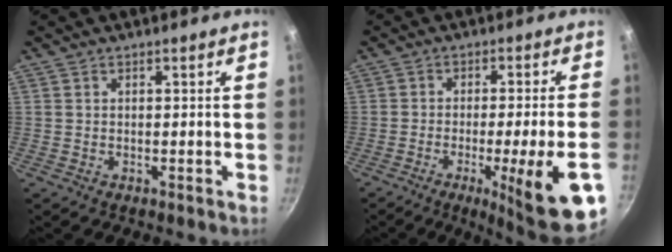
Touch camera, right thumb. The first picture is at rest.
{"total": 16.2, "force": [-5.9, 1.9, 14.9], "torque": [-0.194, 0.011, -0.077]}